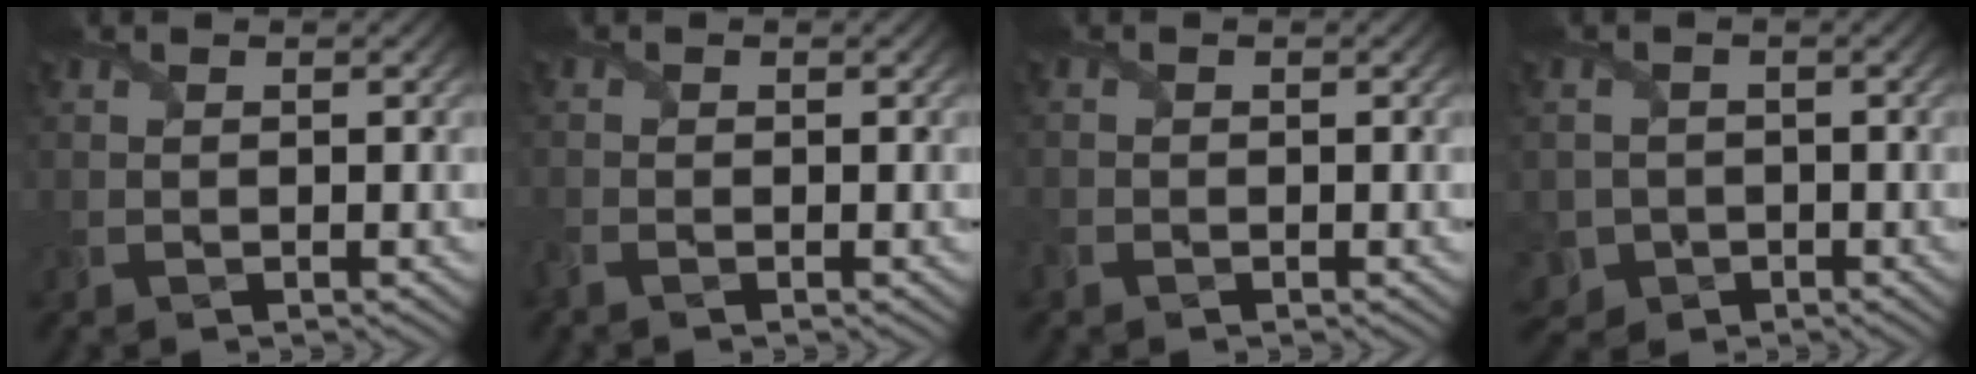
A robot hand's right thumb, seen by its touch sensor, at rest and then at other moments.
{"total": 1.3, "force": [-1.0, 0.4, 0.8], "torque": [-0.027, -0.008, -0.028]}
{"total": 1.2, "force": [-0.8, 0.8, 0.2], "torque": [-0.005, -0.006, -0.019]}
{"total": 4.0, "force": [-1.6, 3.5, 1.0], "torque": [-0.031, -0.014, -0.036]}